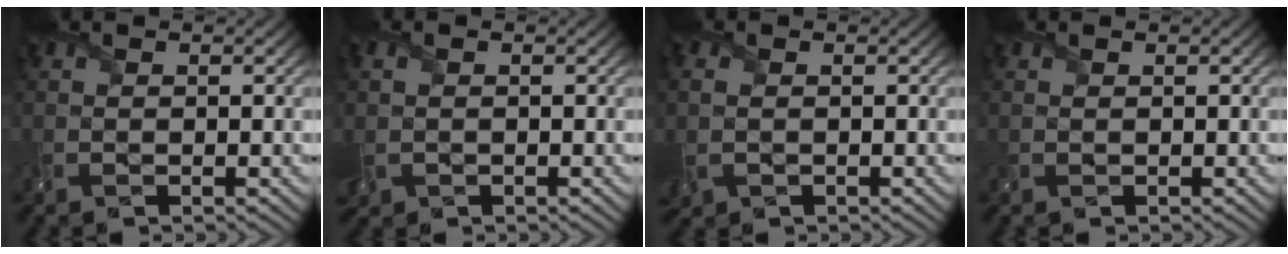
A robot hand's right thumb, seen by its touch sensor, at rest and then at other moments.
{"total": 1.9, "force": [-0.3, 1.4, 1.2], "torque": [-0.038, -0.005, -0.004]}
{"total": 2.6, "force": [-0.3, 2.0, 1.7], "torque": [-0.054, -0.007, -0.005]}
{"total": 0.0}